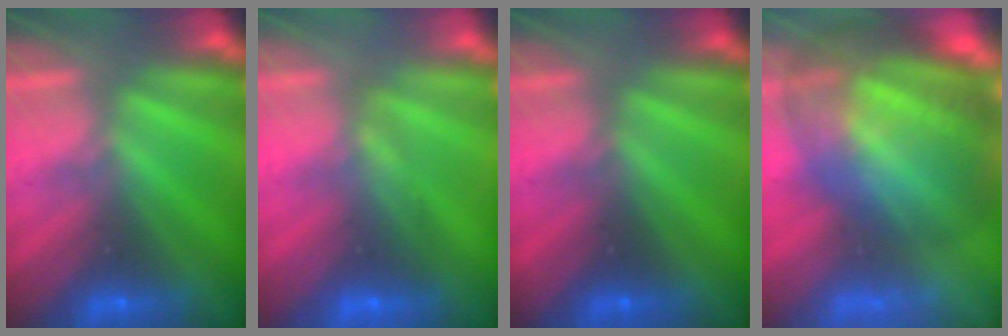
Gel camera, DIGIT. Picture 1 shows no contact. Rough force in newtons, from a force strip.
{"total": 1.7}
{"total": 2.2}
{"total": 7.7}